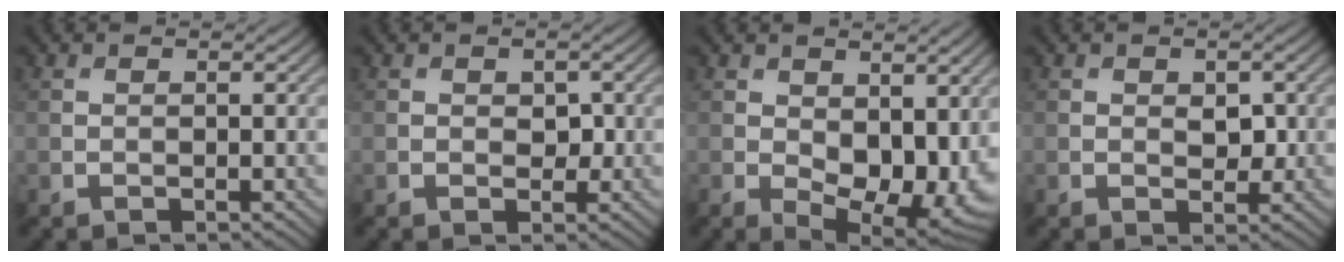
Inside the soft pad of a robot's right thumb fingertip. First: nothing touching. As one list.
[{"total": 1.8, "force": [0.1, 1.3, 1.3], "torque": [-0.021, -0.005, 0.002]}, {"total": 8.9, "force": [0.3, 5.7, 6.9], "torque": [-0.120, -0.030, 0.021]}, {"total": 2.3, "force": [0.2, 1.5, 1.8], "torque": [-0.027, -0.004, 0.003]}]